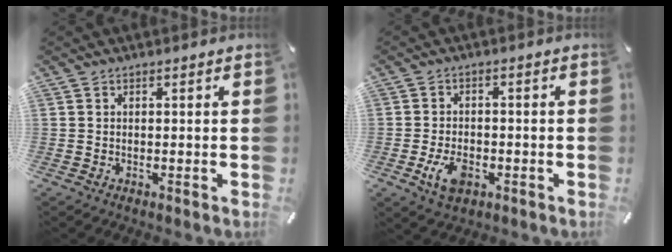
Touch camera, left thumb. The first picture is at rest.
{"total": 6.3, "force": [-2.4, 4.0, 4.3], "torque": [-0.085, 0.004, -0.046]}